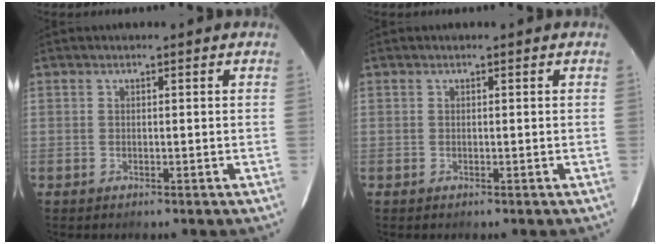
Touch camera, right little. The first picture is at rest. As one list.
[{"total": 0.0}]